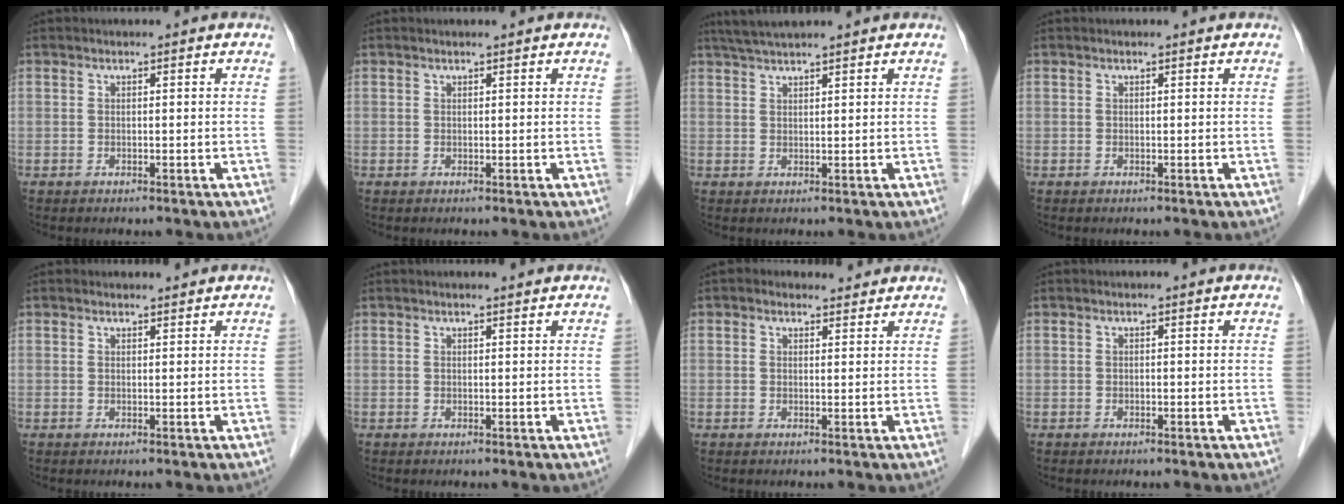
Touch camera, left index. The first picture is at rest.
{"total": 0.7, "force": [0.7, 0.0, 0.3], "torque": [-0.007, 0.003, 0.011]}
{"total": 5.1, "force": [4.5, -0.3, 2.4], "torque": [-0.042, 0.032, 0.081]}
{"total": 0.0}
{"total": 0.8, "force": [0.8, 0.2, 0.0], "torque": [-0.010, -0.002, 0.012]}
{"total": 1.1, "force": [1.1, -0.1, 0.3], "torque": [-0.008, 0.003, 0.017]}
{"total": 2.2, "force": [1.8, 1.3, 0.3], "torque": [-0.006, 0.011, 0.023]}
{"total": 0.0}